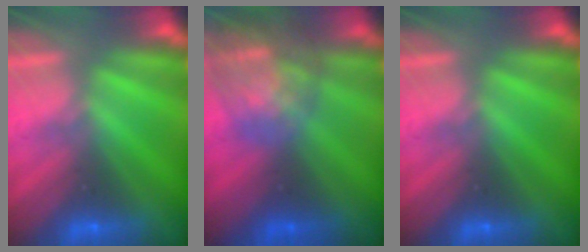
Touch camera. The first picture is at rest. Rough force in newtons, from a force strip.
{"total": 8.0}
{"total": 0.0}